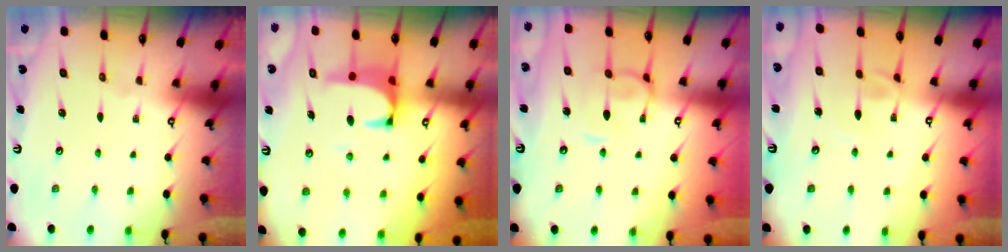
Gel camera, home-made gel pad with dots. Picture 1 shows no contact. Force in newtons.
{"total": 2.7, "press": 2.5, "slide": 0.8}
{"total": 1.3, "press": 1.1, "slide": 0.7}
{"total": 4.2, "press": 4.2, "slide": 0.1}